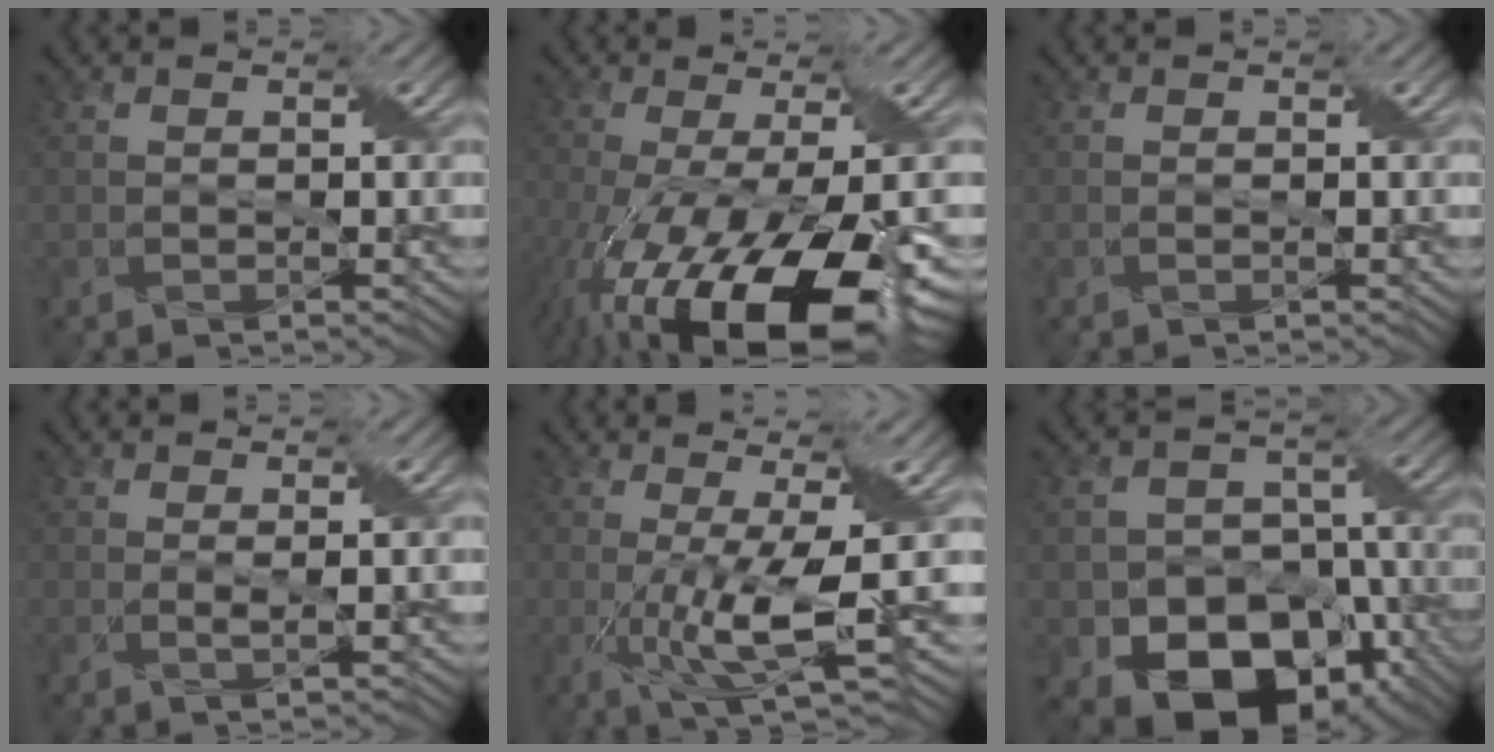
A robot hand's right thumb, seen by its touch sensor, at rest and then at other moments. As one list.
[{"total": 18.4, "force": [-7.9, 7.2, 15.0], "torque": [-0.285, -0.056, -0.107]}, {"total": 0.0}, {"total": 1.3, "force": [0.4, 0.2, 1.2], "torque": [-0.027, 0.001, 0.004]}, {"total": 9.1, "force": [-1.4, 1.6, 8.8], "torque": [-0.162, 0.003, -0.019]}, {"total": 14.0, "force": [-7.0, 10.0, 7.0], "torque": [-0.113, -0.025, -0.115]}]